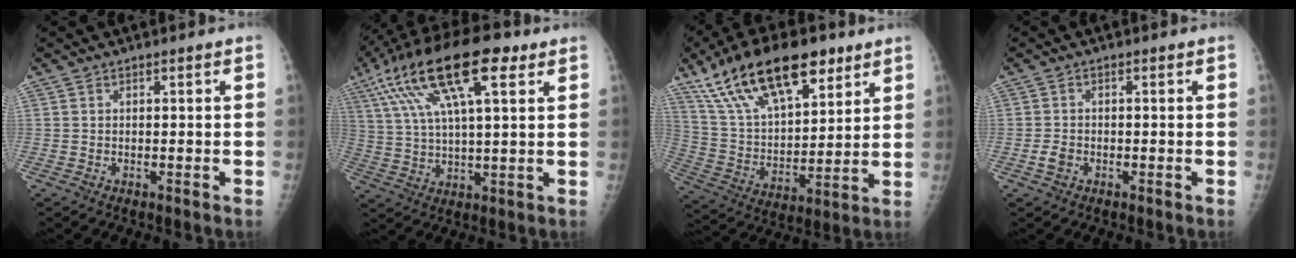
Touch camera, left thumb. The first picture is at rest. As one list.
[{"total": 20.0, "force": [9.4, 6.7, 16.4], "torque": [-0.306, 0.014, 0.162]}, {"total": 23.1, "force": [14.1, 10.2, 15.2], "torque": [-0.237, -0.031, 0.258]}, {"total": 2.2, "force": [-0.8, 1.6, 1.2], "torque": [-0.020, 0.002, -0.016]}]